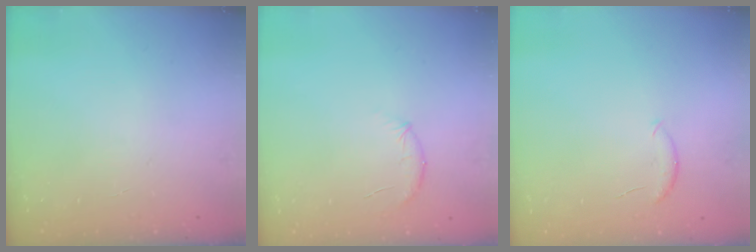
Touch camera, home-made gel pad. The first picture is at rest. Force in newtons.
{"total": 8.3, "press": 8.1, "slide": 1.7}
{"total": 6.2, "press": 6.1, "slide": 0.9}